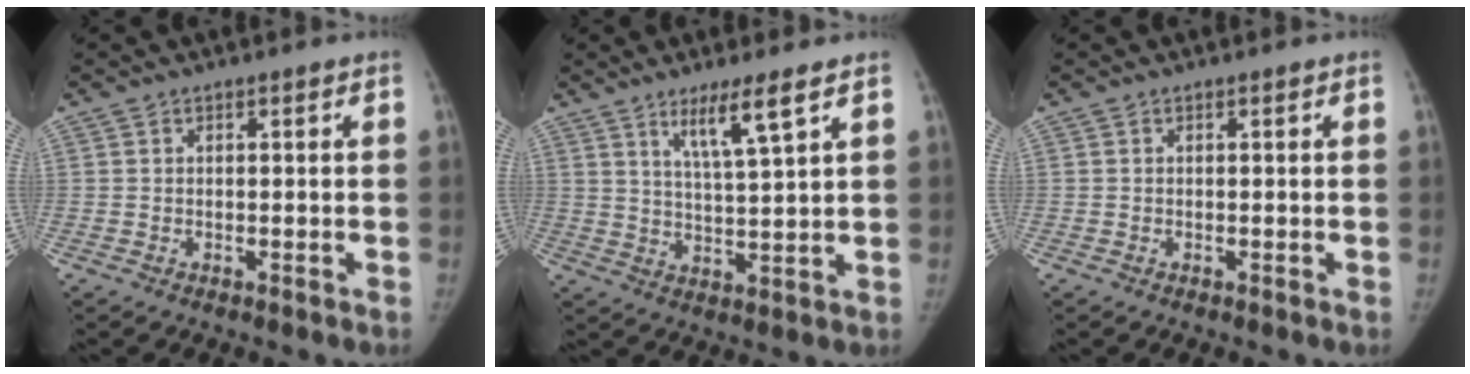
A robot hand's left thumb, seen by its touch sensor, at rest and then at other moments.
{"total": 7.0, "force": [4.3, 0.1, 5.5], "torque": [-0.102, -0.034, 0.083]}
{"total": 0.0}